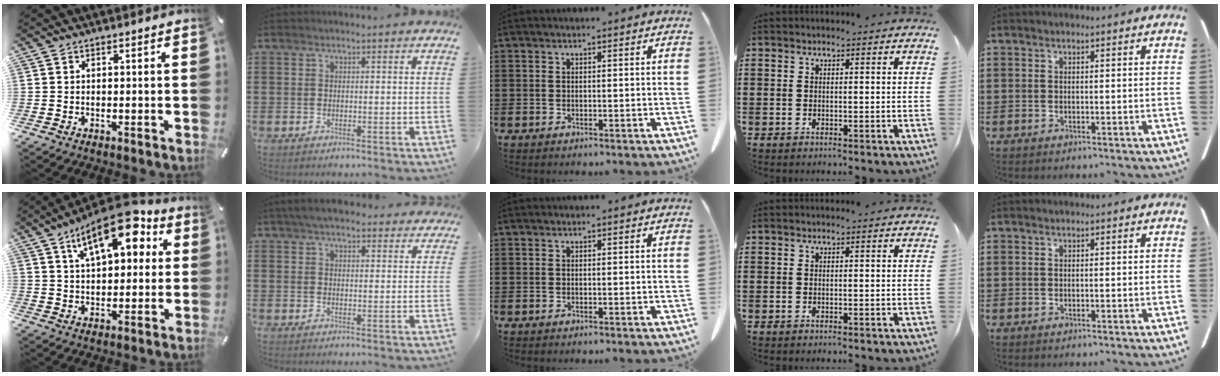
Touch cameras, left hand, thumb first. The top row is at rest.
{"thumb": {"total": 15.6, "force": [7.9, 7.5, 11.2], "torque": [-0.170, -0.026, 0.133]}, "index": {"total": 4.5, "force": [4.0, 0.8, 1.7], "torque": [-0.043, -0.005, 0.075]}}